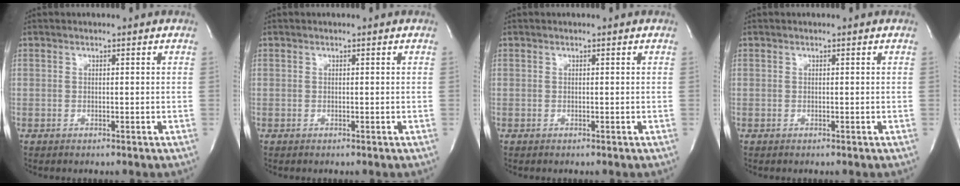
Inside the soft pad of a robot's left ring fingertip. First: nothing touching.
{"total": 0.0}
{"total": 0.0}
{"total": 0.0}